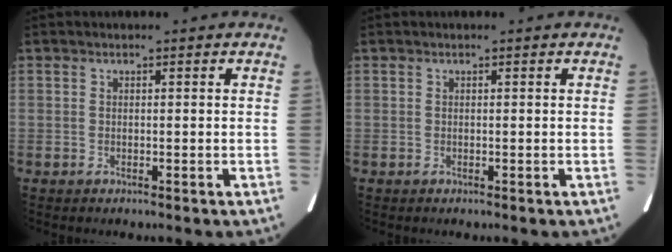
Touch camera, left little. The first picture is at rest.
{"total": 0.0}